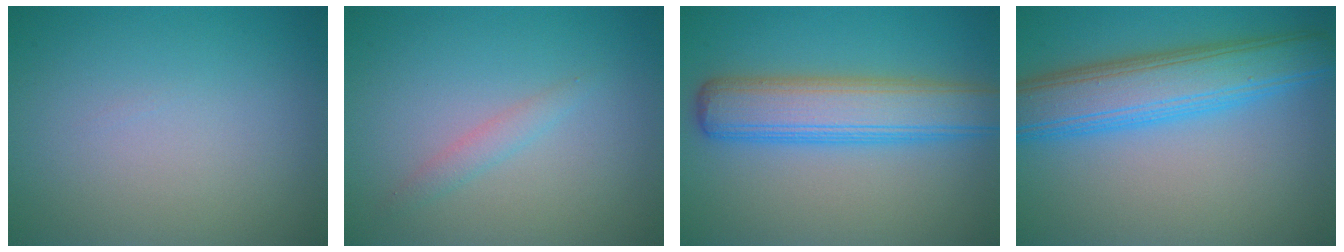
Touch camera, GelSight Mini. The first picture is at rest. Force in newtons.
{"total": 1.2, "press": 1.2, "slide": 0.0}
{"total": 6.8, "press": 6.8, "slide": 0.2}
{"total": 7.5, "press": 7.5, "slide": 0.2}